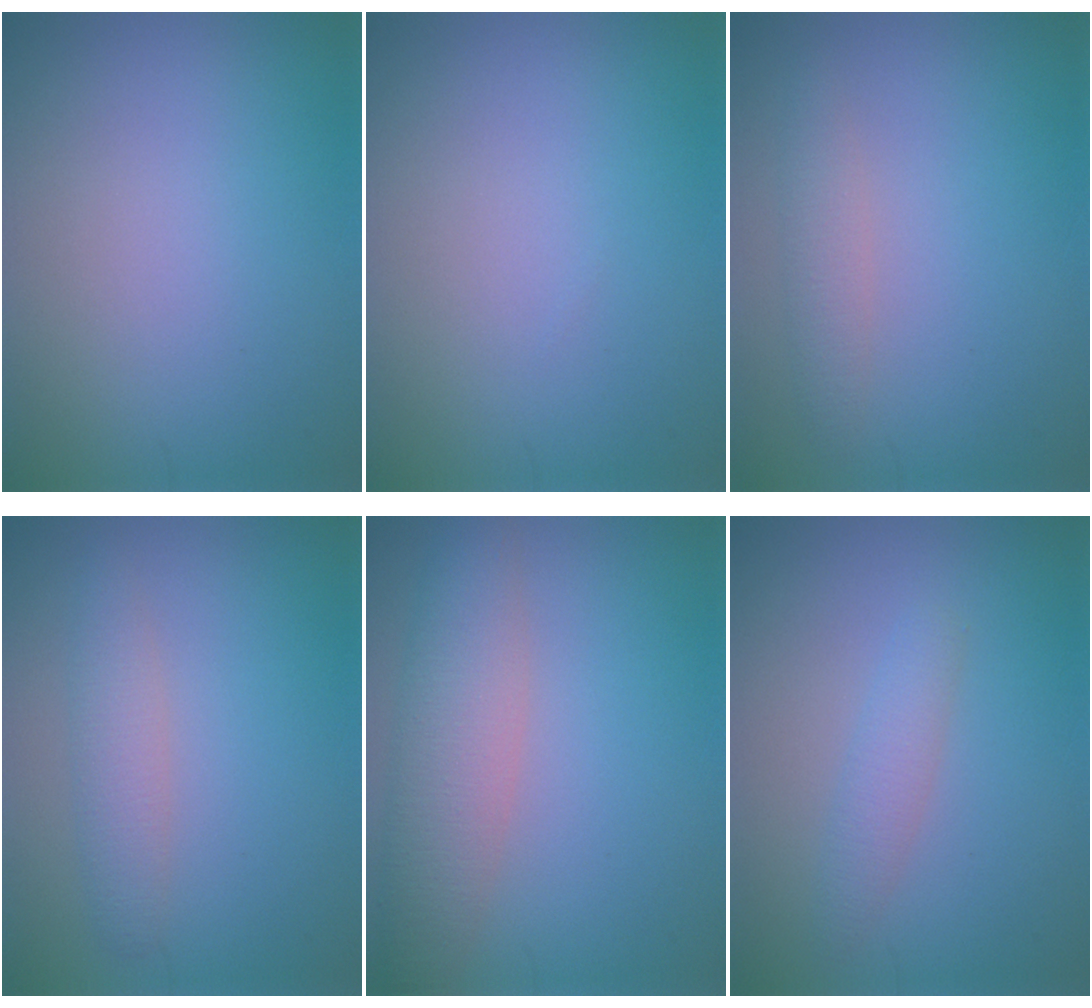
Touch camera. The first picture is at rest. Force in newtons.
{"total": 0.0}
{"total": 1.8, "press": 1.8, "slide": 0.2}
{"total": 2.4, "press": 2.4, "slide": 0.0}
{"total": 5.4, "press": 5.4, "slide": 0.1}
{"total": 1.9, "press": 1.9, "slide": 0.1}